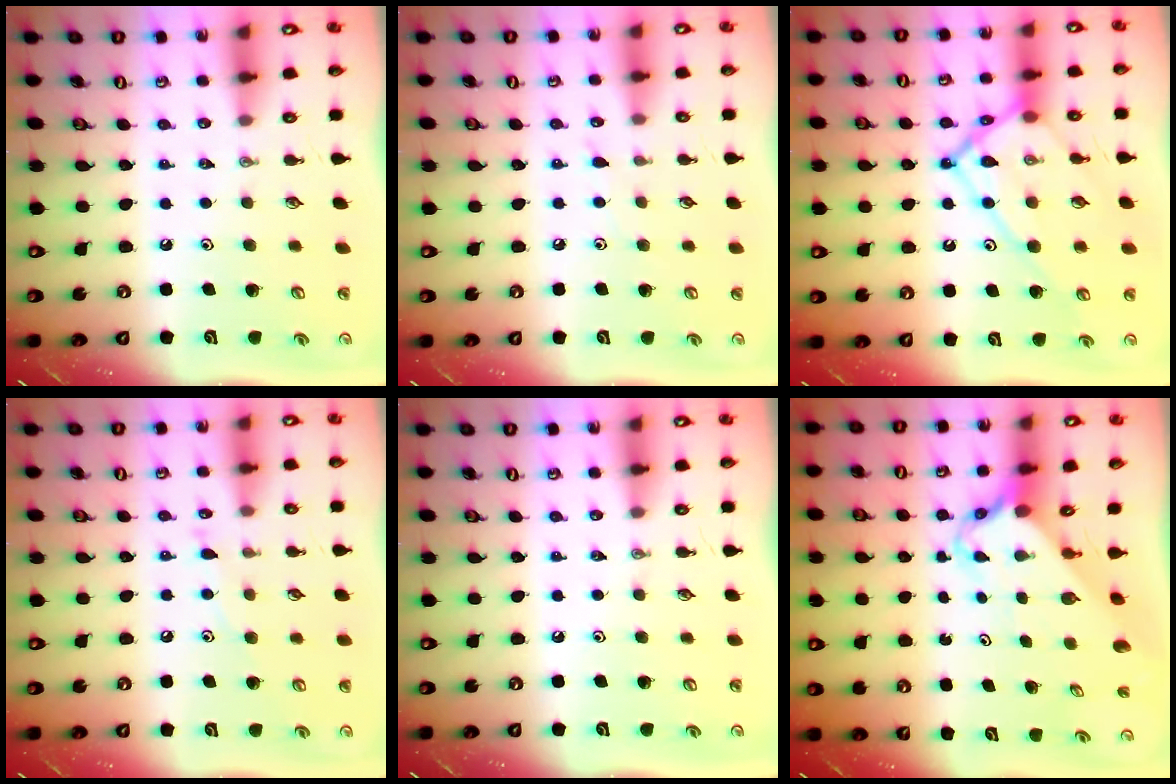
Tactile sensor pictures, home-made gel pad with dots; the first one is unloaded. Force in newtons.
{"total": 3.9, "press": 3.8, "slide": 0.5}
{"total": 15.7, "press": 15.6, "slide": 1.6}
{"total": 7.0, "press": 7.0, "slide": 0.2}
{"total": 0.0}
{"total": 2.9, "press": 2.9, "slide": 0.2}